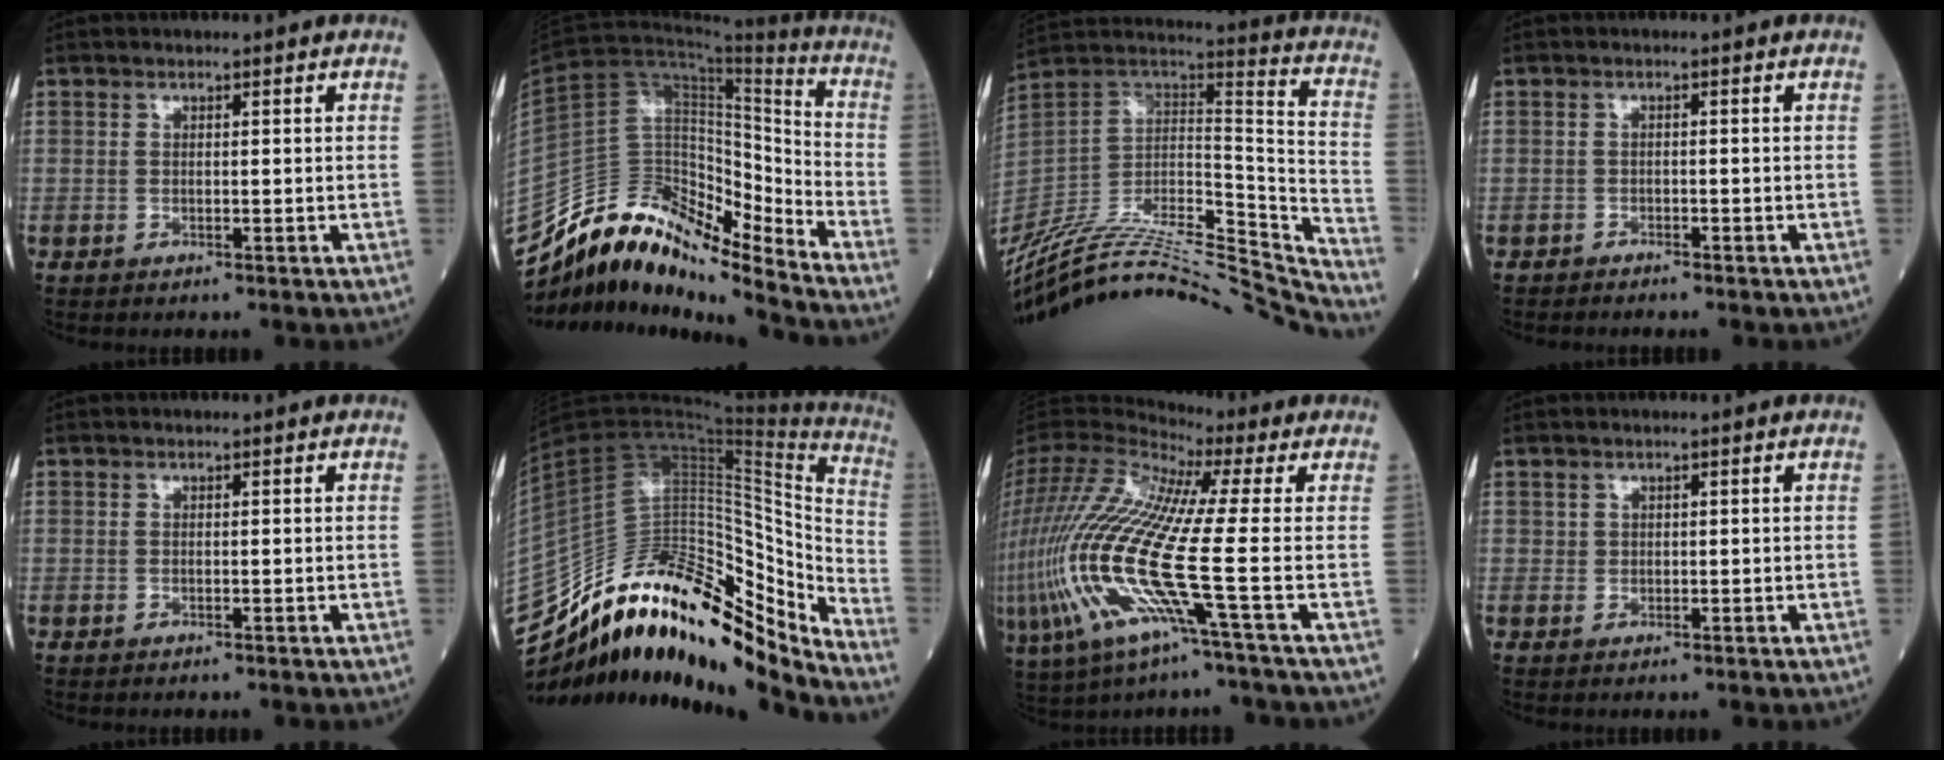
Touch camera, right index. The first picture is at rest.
{"total": 15.1, "force": [-14.4, 1.8, 4.3], "torque": [-0.064, 0.078, -0.261]}
{"total": 36.1, "force": [-32.8, 4.2, 14.4], "torque": [-0.196, -0.030, -0.488]}
{"total": 1.7, "force": [-1.6, 0.5, 0.6], "torque": [-0.012, -0.002, -0.020]}
{"total": 0.0}
{"total": 26.5, "force": [-21.1, 6.0, 14.8], "torque": [-0.252, 0.047, -0.346]}
{"total": 21.4, "force": [-5.8, 2.1, 20.5], "torque": [-0.507, -0.033, -0.125]}
{"total": 0.5, "force": [0.3, 0.4, 0.0], "torque": [0.007, 0.000, 0.003]}